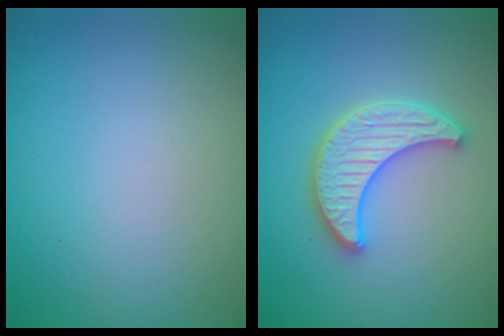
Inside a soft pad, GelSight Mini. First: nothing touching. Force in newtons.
{"total": 4.0, "press": 3.9, "slide": 0.8}